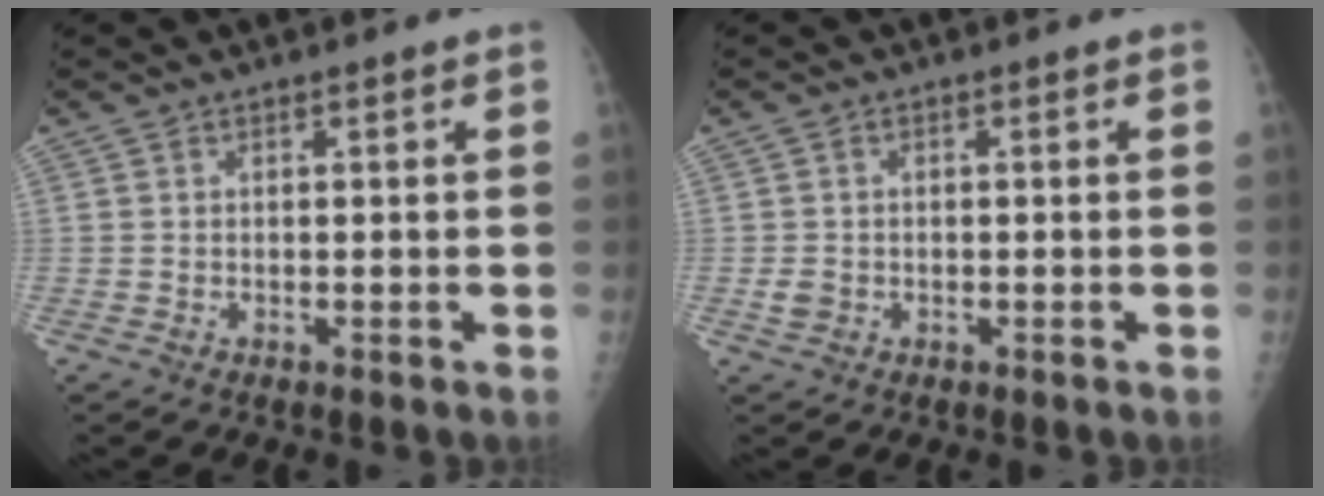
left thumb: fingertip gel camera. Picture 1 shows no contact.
{"total": 2.1, "force": [-0.5, 1.8, 0.9], "torque": [-0.013, 0.002, -0.005]}